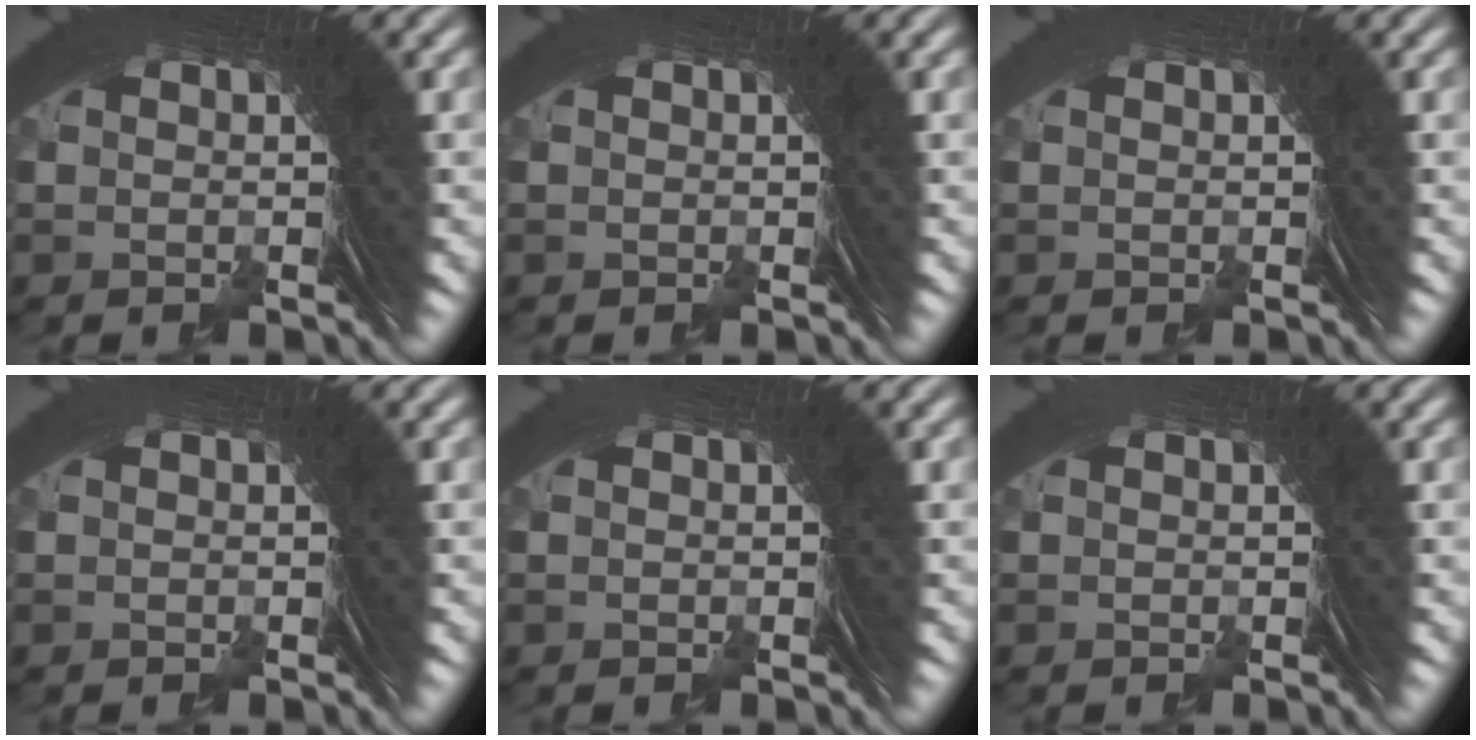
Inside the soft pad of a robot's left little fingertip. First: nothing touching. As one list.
[{"total": 0.0}, {"total": 0.5, "force": [-0.1, -0.3, -0.4], "torque": [0.012, 0.003, -0.001]}, {"total": 0.0}, {"total": 0.6, "force": [-0.3, -0.3, -0.4], "torque": [0.010, 0.002, -0.005]}, {"total": 0.8, "force": [-0.4, -0.5, -0.6], "torque": [0.016, 0.004, -0.005]}]